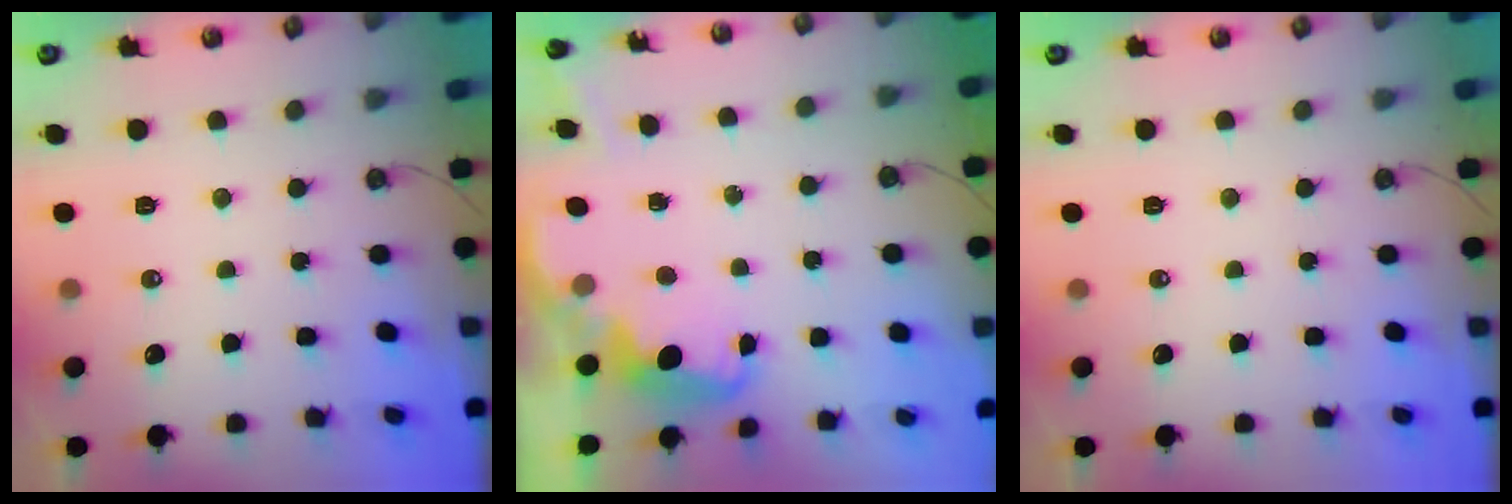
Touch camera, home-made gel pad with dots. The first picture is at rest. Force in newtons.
{"total": 2.7, "press": 2.6, "slide": 0.8}
{"total": 0.0}